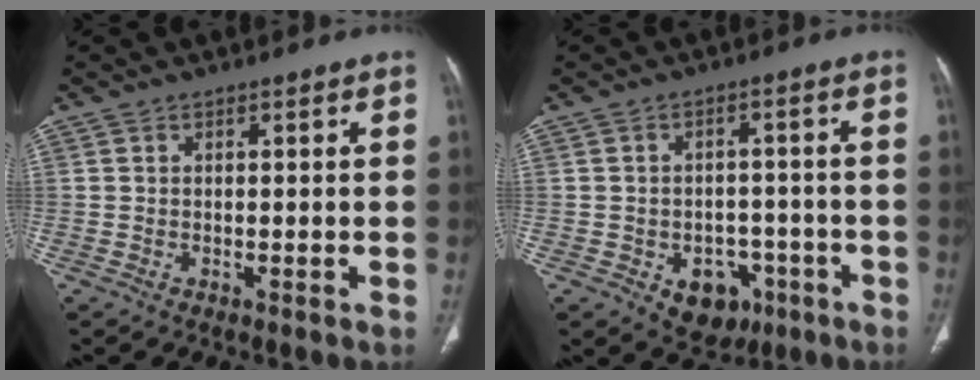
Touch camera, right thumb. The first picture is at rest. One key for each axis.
{"total": 8.2, "fx": -3.6, "fy": 6.1, "fz": 4.2, "tx": -0.025, "ty": 0.026, "tz": -0.039}